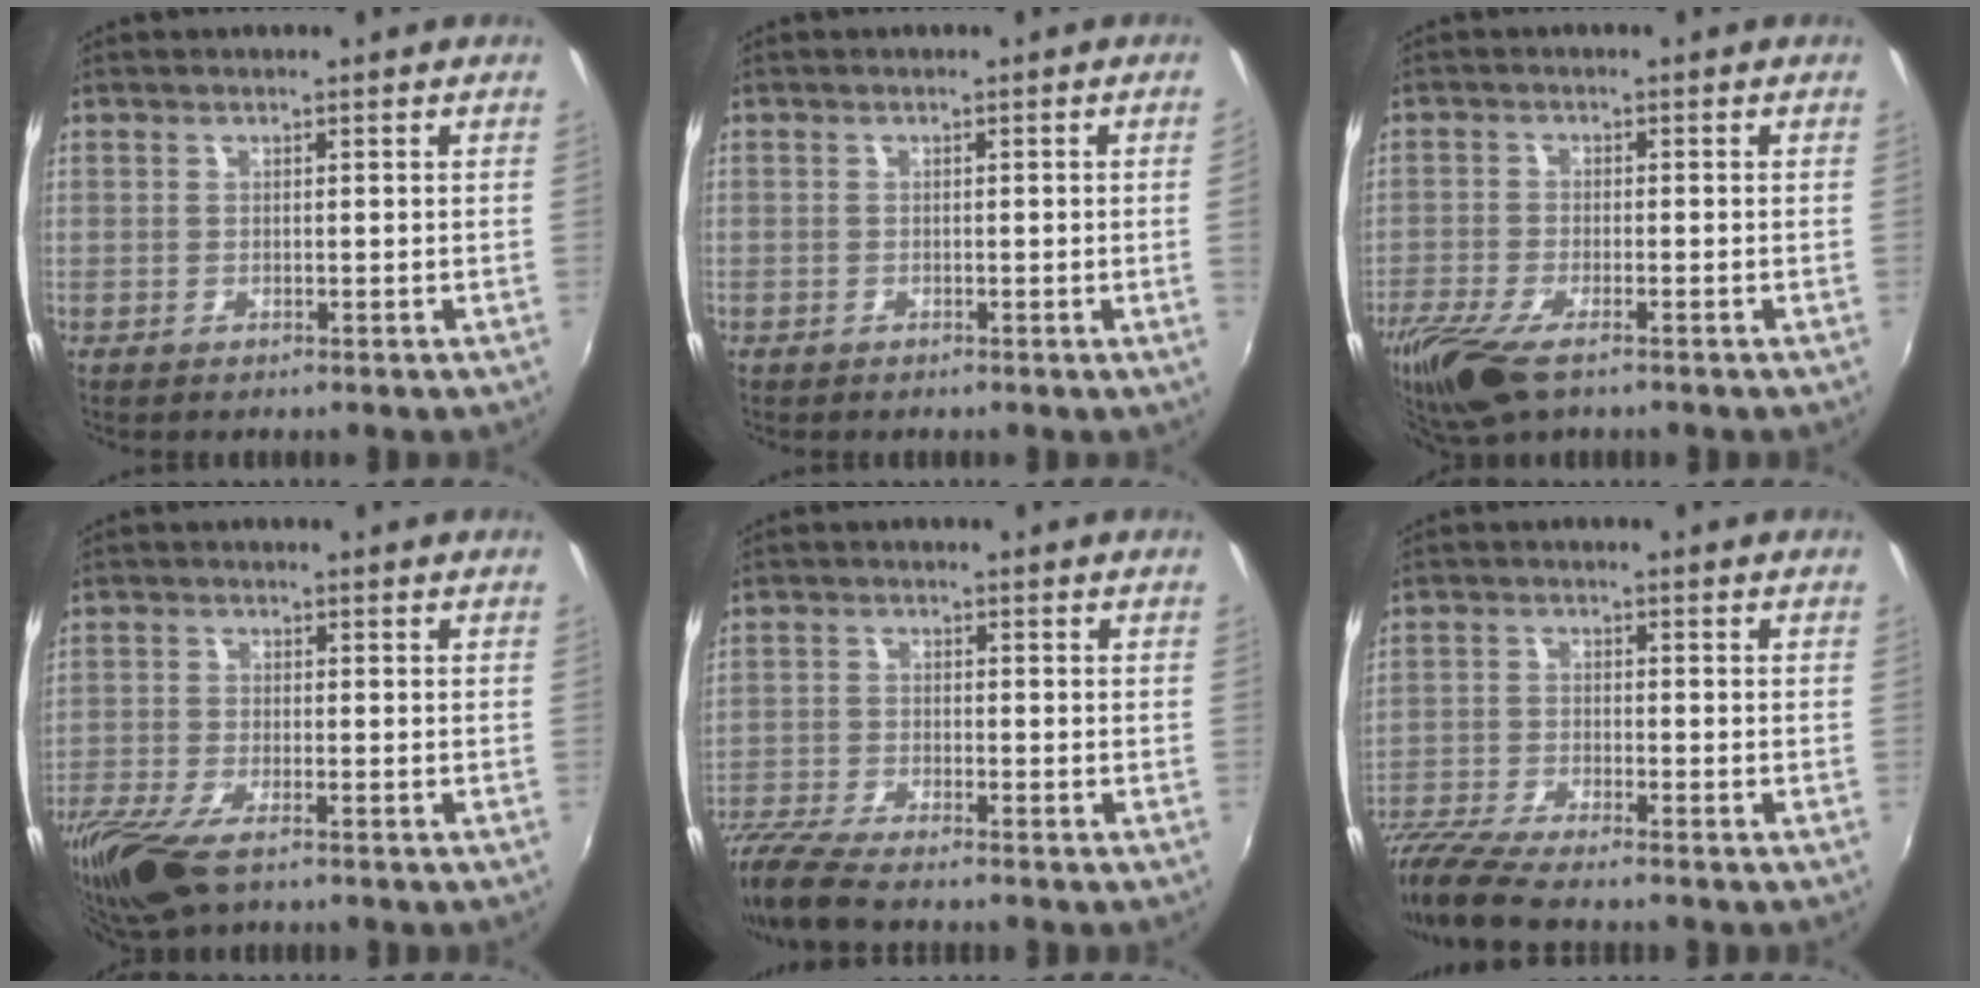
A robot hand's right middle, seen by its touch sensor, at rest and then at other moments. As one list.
[{"total": 1.1, "force": [-0.2, -0.7, 0.8], "torque": [-0.011, -0.004, -0.002]}, {"total": 11.4, "force": [-7.6, 3.8, 7.6], "torque": [-0.183, -0.044, -0.146]}, {"total": 12.2, "force": [-8.2, 4.2, 8.0], "torque": [-0.192, -0.048, -0.156]}, {"total": 9.5, "force": [-8.4, 0.9, 4.3], "torque": [-0.113, -0.027, -0.164]}, {"total": 9.7, "force": [-8.6, 0.7, 4.3], "torque": [-0.111, -0.023, -0.169]}]